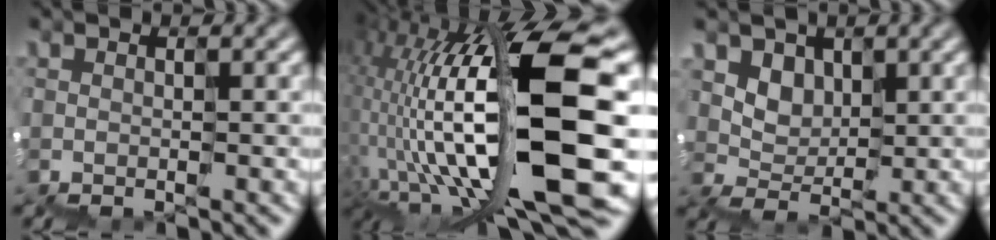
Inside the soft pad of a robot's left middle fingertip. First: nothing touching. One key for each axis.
{"total": 14.8, "fx": -0.7, "fy": 4.1, "fz": 14.2, "tx": -0.260, "ty": 0.024, "tz": -0.006}
{"total": 2.5, "fx": 1.5, "fy": 1.8, "fz": -0.7, "tx": 0.005, "ty": 0.000, "tz": 0.028}